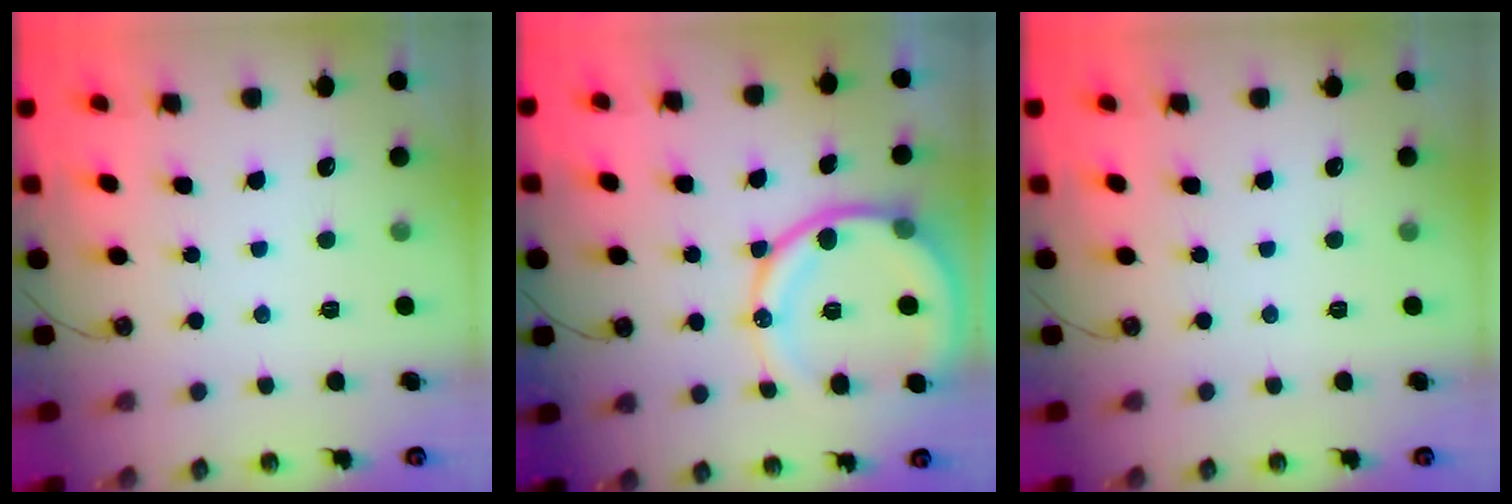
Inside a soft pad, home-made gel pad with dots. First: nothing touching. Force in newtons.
{"total": 16.4, "press": 16.3, "slide": 1.8}
{"total": 0.0}